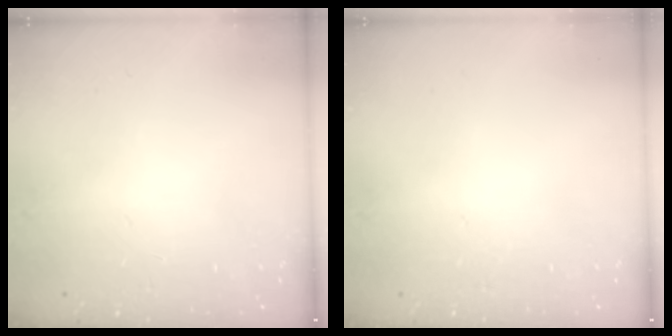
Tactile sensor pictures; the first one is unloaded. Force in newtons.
{"total": 0.0}